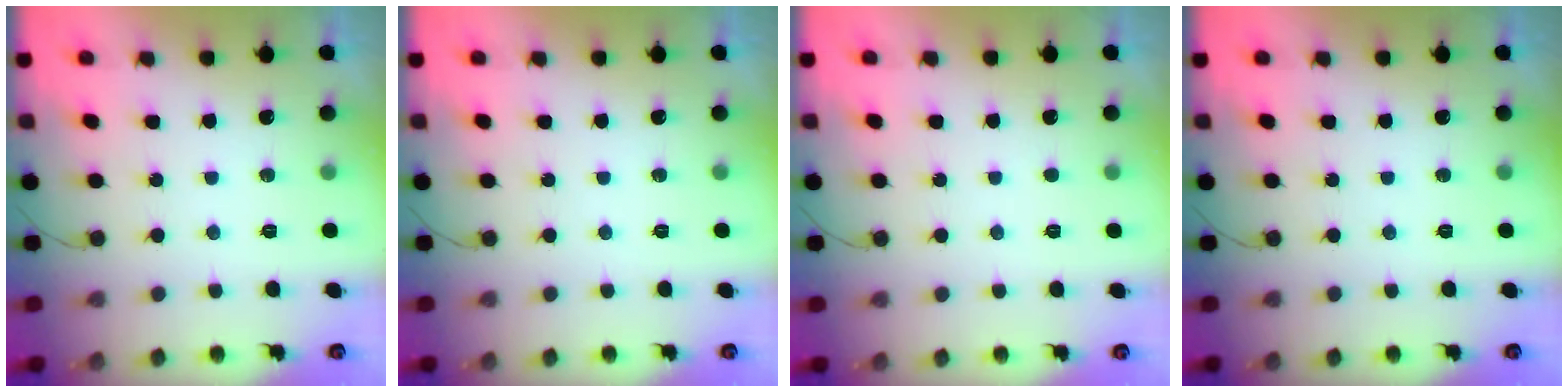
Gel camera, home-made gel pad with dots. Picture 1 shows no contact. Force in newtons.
{"total": 0.0}
{"total": 1.6, "press": 1.6, "slide": 0.2}
{"total": 0.0}